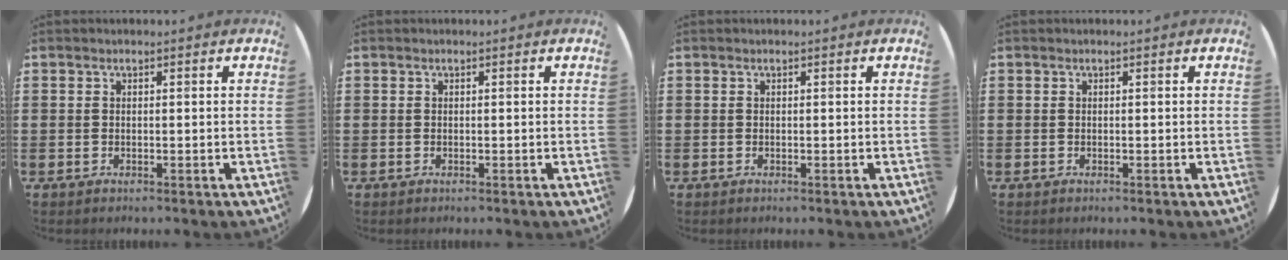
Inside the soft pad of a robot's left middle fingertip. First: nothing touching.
{"total": 0.0}
{"total": 0.0}
{"total": 0.0}